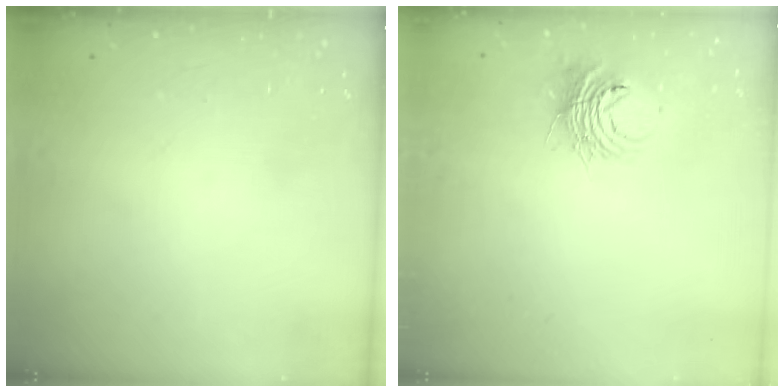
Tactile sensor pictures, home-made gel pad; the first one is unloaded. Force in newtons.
{"total": 8.2, "press": 8.2, "slide": 1.0}